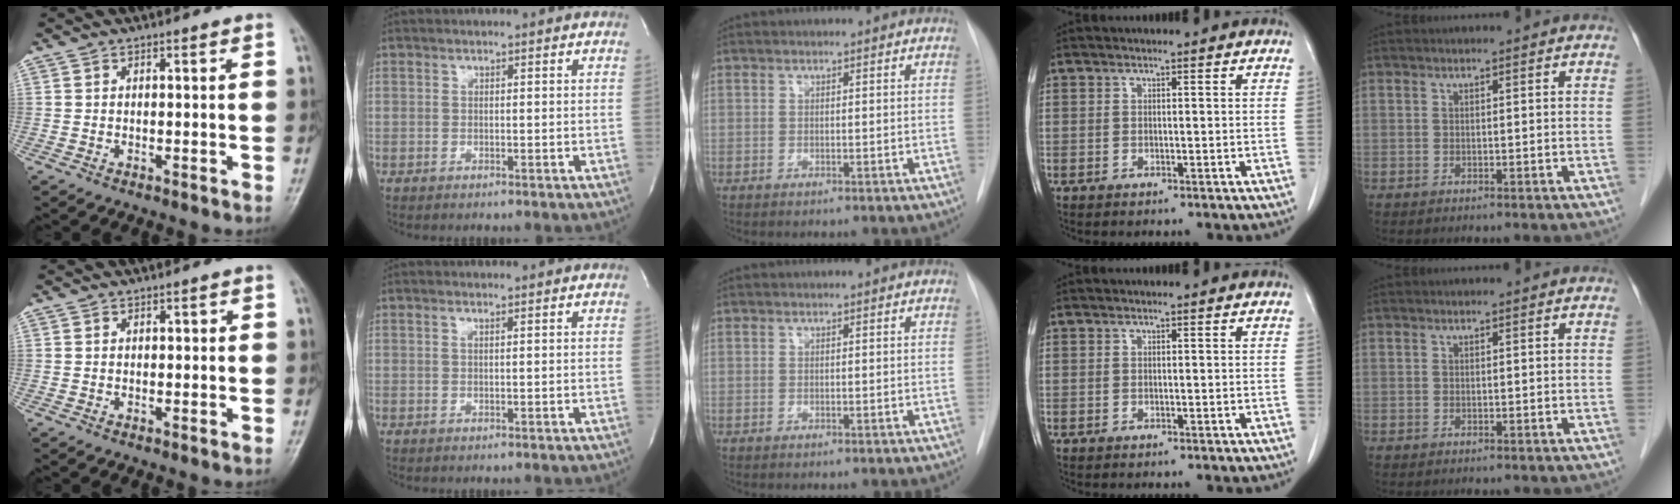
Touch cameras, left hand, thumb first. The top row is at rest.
{"thumb": {"total": 0.7, "force": [0.2, 0.5, 0.4], "torque": [0.003, 0.002, 0.000]}, "index": {"total": 0.6, "force": [0.4, -0.2, 0.4], "torque": [-0.014, -0.003, 0.009]}}